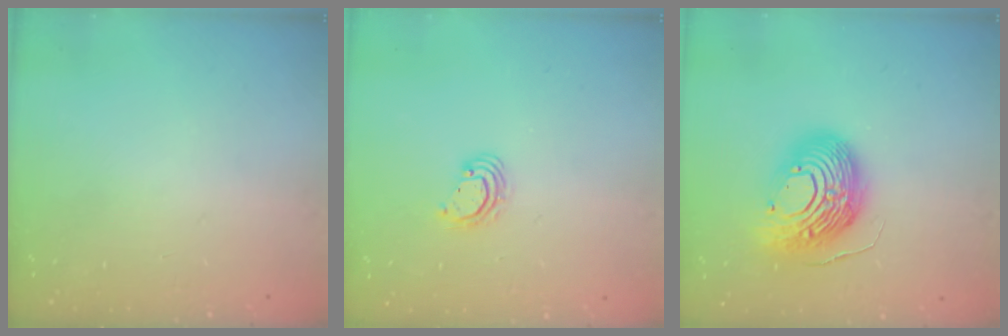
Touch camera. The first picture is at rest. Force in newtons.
{"total": 3.6, "press": 3.6, "slide": 0.2}
{"total": 17.0, "press": 16.9, "slide": 1.5}